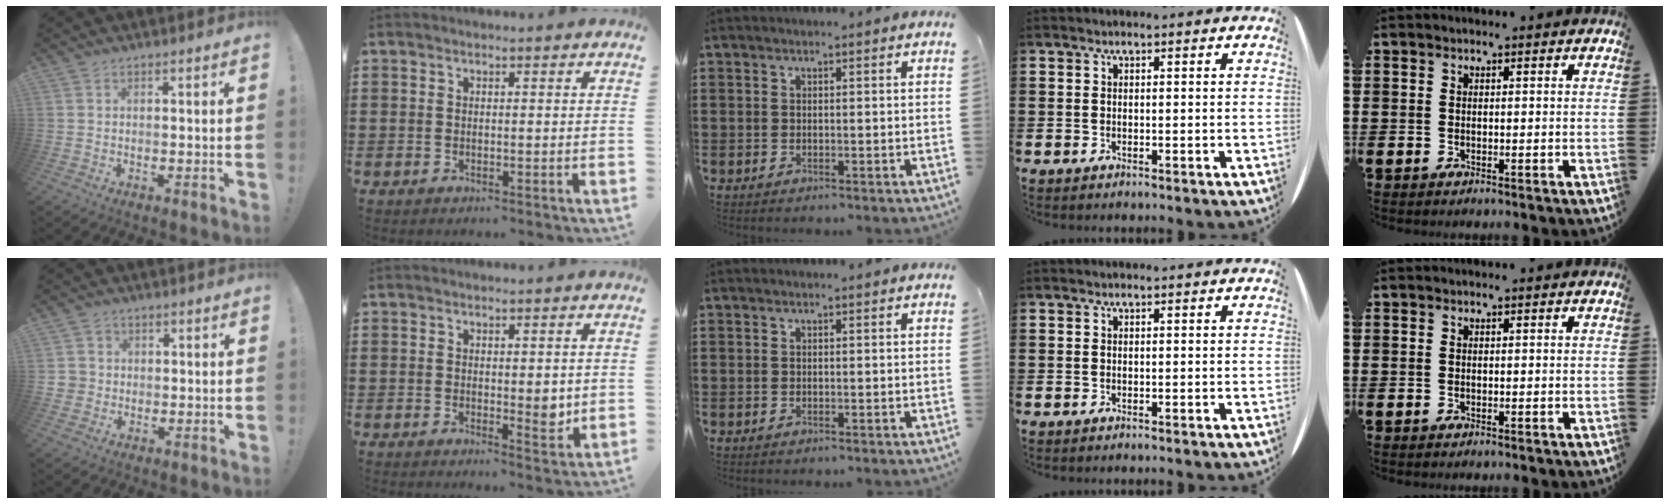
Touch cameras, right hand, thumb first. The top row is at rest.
{"thumb": {"total": 3.9, "force": [-0.1, 3.7, 1.1], "torque": [-0.012, 0.007, -0.001]}, "index": {"total": 3.7, "force": [0.4, 1.7, 3.3], "torque": [-0.044, -0.004, 0.005]}}